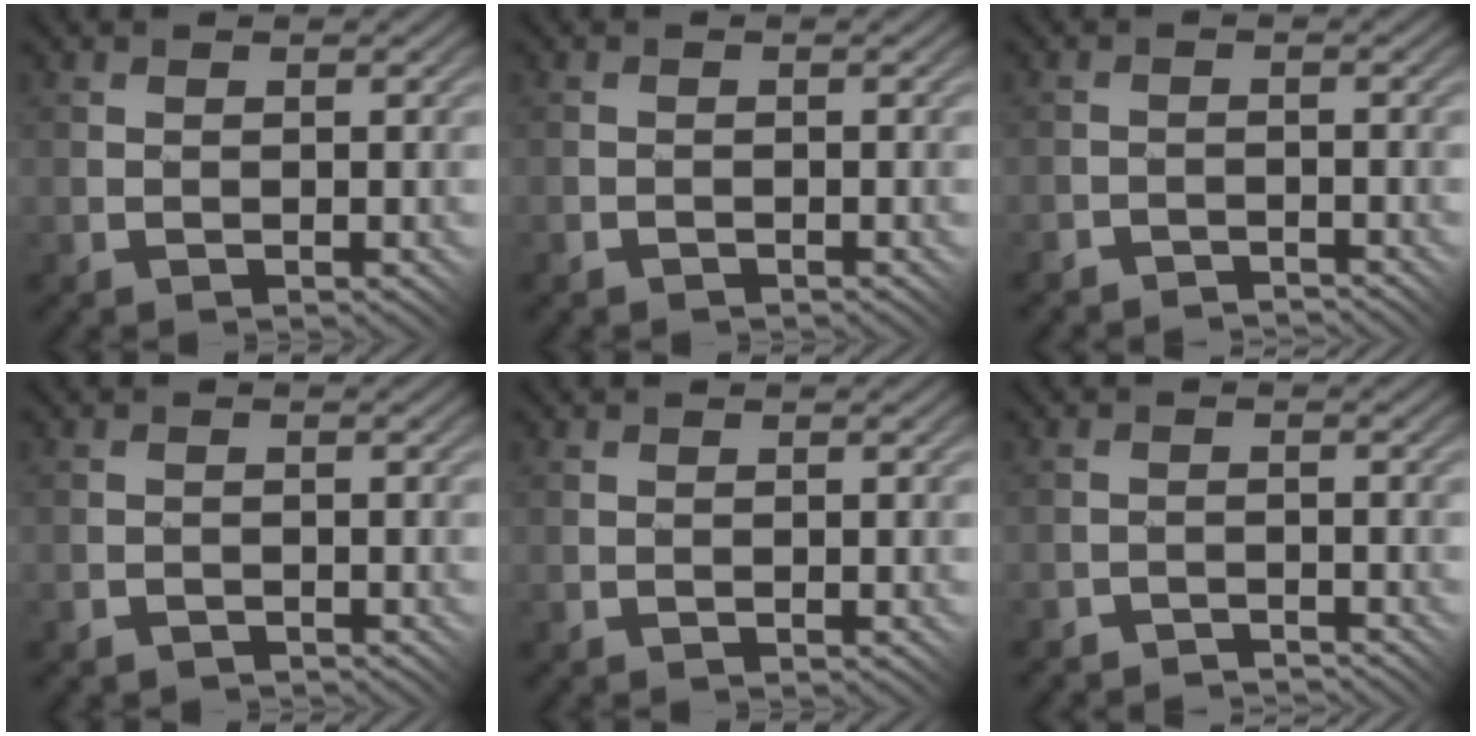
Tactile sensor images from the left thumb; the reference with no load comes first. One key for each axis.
{"total": 0.7, "fx": -0.6, "fy": 0.1, "fz": -0.3, "tx": 0.011, "ty": 0.000, "tz": -0.016}
{"total": 2.0, "fx": -1.8, "fy": -0.3, "fz": -0.7, "tx": 0.021, "ty": 0.010, "tz": -0.041}
{"total": 1.0, "fx": -0.9, "fy": 0.3, "fz": -0.3, "tx": 0.012, "ty": 0.002, "tz": -0.018}
{"total": 0.0}
{"total": 2.0, "fx": -1.8, "fy": -0.4, "fz": -0.8, "tx": 0.023, "ty": 0.011, "tz": -0.041}